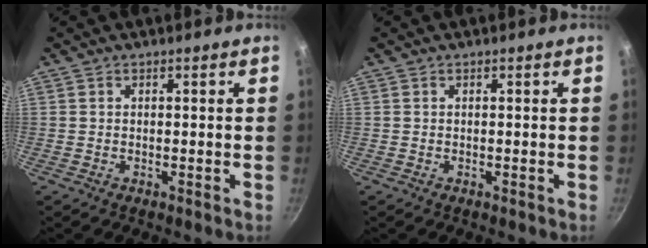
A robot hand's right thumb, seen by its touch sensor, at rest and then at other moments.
{"total": 0.0}